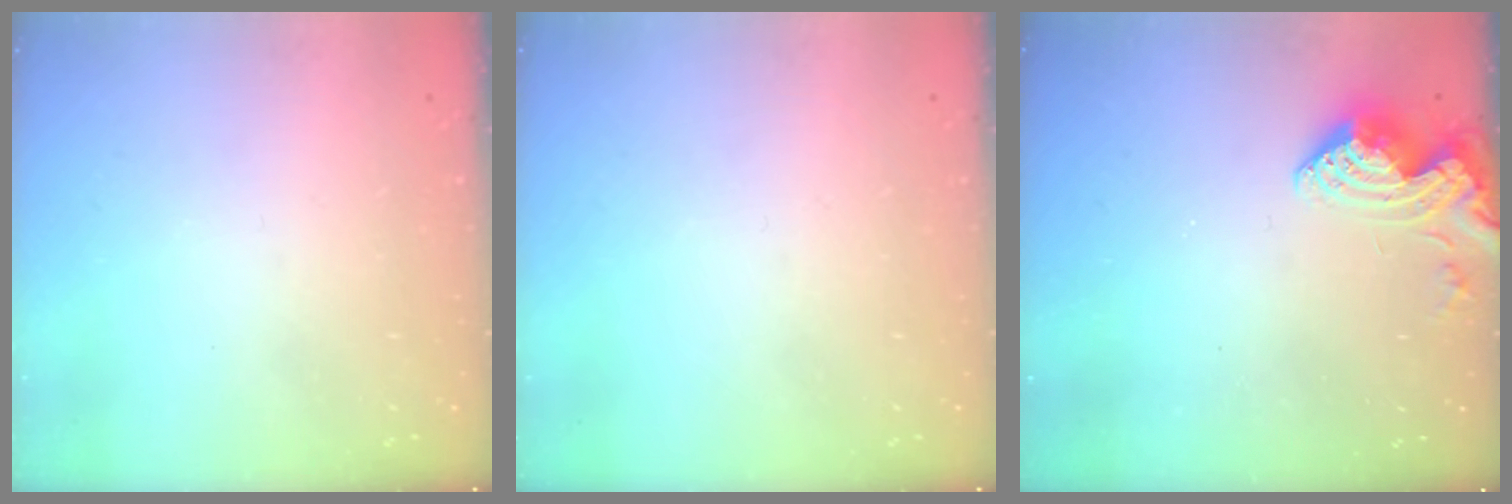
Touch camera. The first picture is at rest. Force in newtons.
{"total": 0.0}
{"total": 9.9, "press": 9.8, "slide": 1.1}